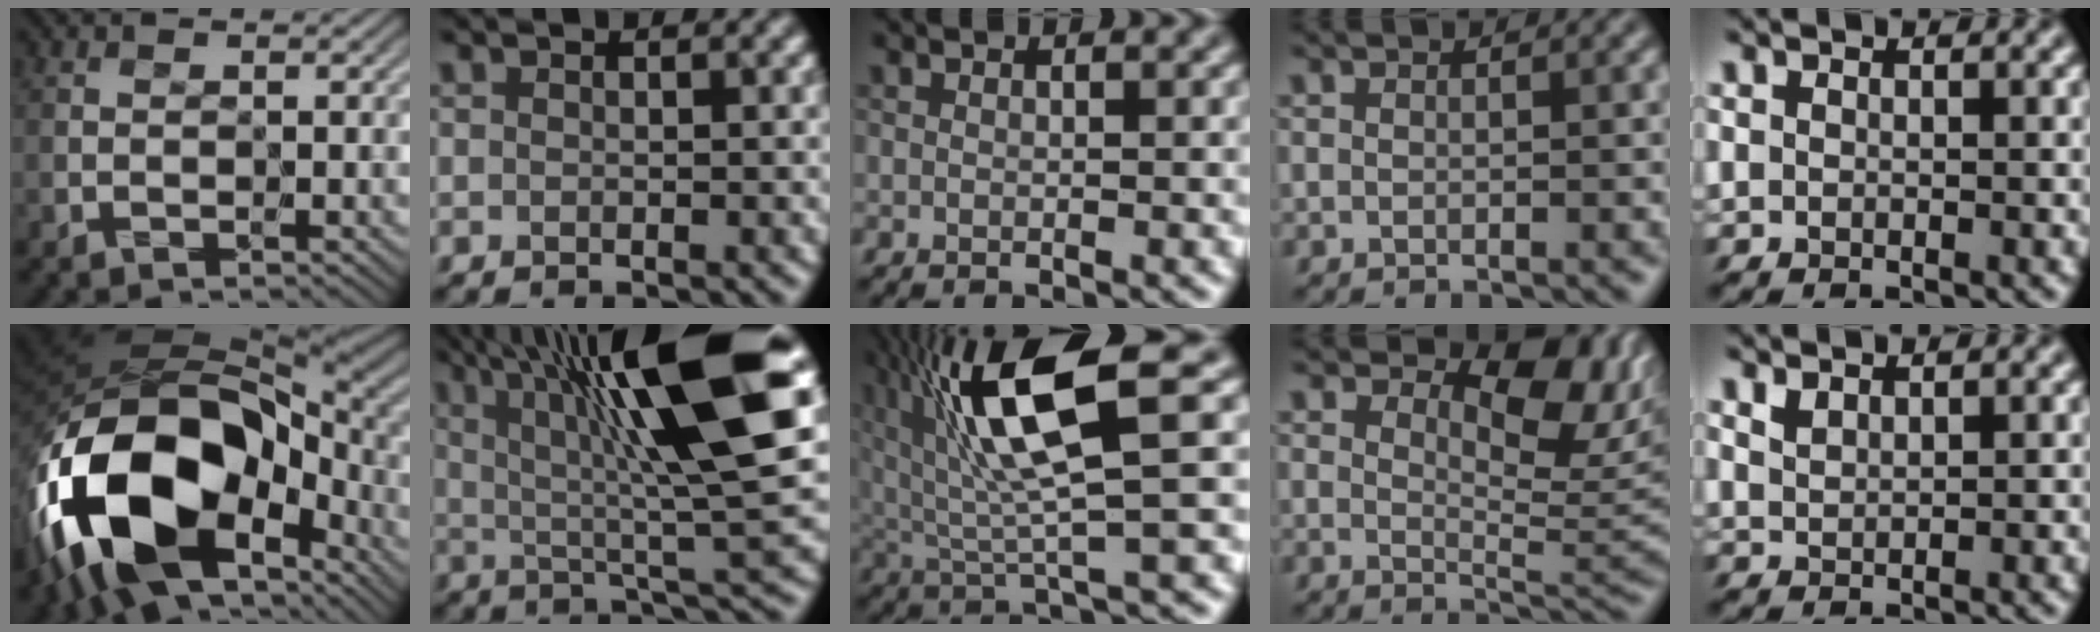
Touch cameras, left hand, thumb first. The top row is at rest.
{"thumb": {"total": 20.4, "force": [-6.7, 11.6, 15.3], "torque": [-0.343, -0.019, -0.107]}, "index": {"total": 14.3, "force": [4.1, 2.6, 13.5], "torque": [-0.197, 0.014, 0.067]}, "middle": {"total": 8.8, "force": [2.2, 1.7, 8.4], "torque": [-0.164, 0.015, 0.061]}, "ring": {"total": 8.7, "force": [4.2, 4.4, 6.2], "torque": [-0.085, -0.002, 0.065]}, "little": {"total": 0.9, "force": [0.7, 0.2, 0.6], "torque": [-0.012, -0.001, 0.013]}}